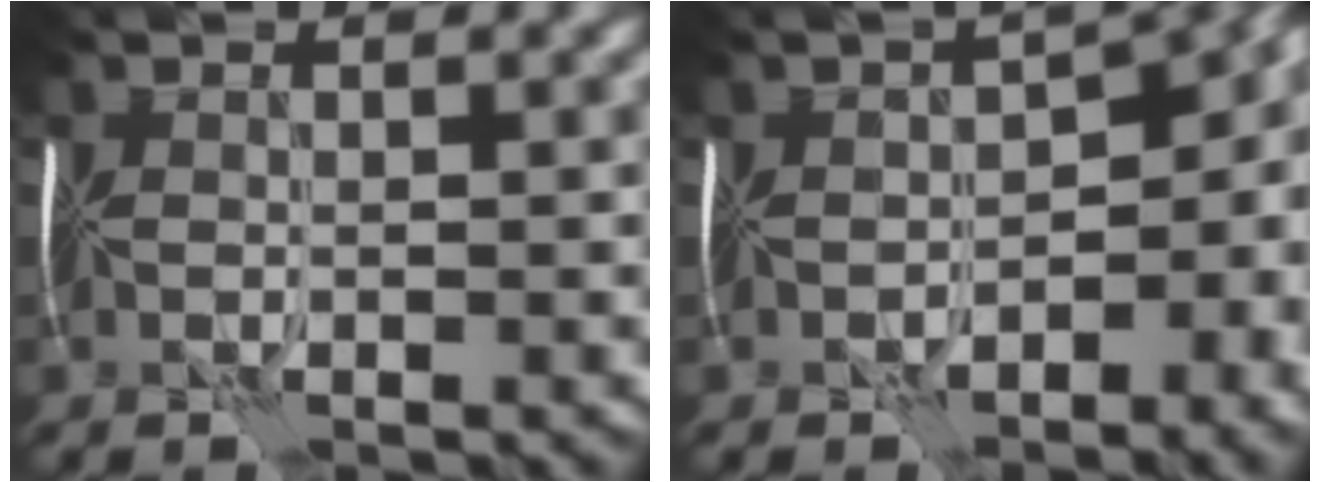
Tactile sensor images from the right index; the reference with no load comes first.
{"total": 12.8, "force": [-2.9, 7.5, 10.0], "torque": [-0.086, -0.022, -0.015]}